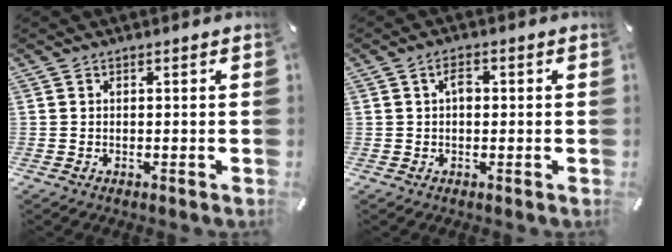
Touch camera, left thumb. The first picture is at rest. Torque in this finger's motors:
{"motor_torque": [-0.05, -0.07, 0.13, 0.17, 0.00]}